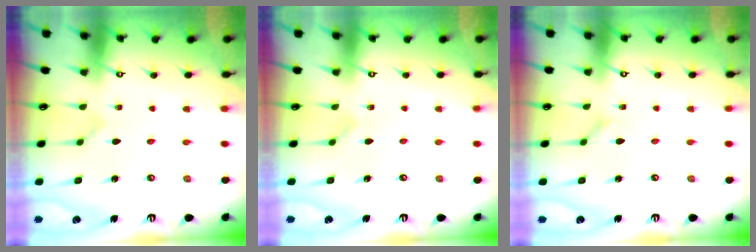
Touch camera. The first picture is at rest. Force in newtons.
{"total": 2.7, "press": 2.7, "slide": 0.3}
{"total": 2.0, "press": 2.0, "slide": 0.0}